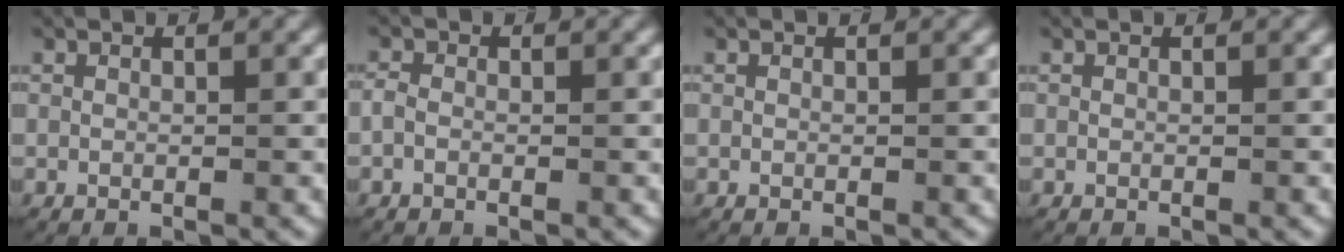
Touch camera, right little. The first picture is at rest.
{"total": 1.1, "force": [-0.4, 0.8, 0.6], "torque": [-0.021, -0.002, -0.007]}
{"total": 0.0}
{"total": 0.0}